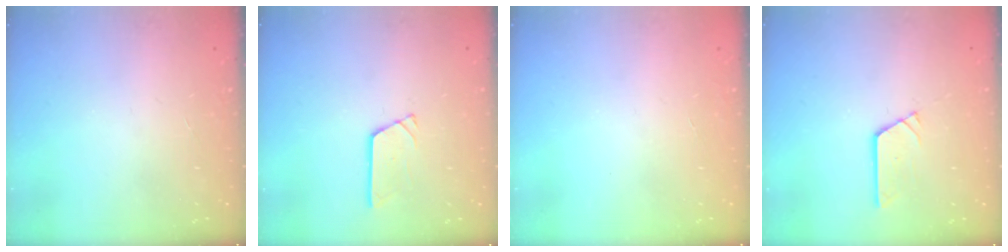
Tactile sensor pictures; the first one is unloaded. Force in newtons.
{"total": 3.0, "press": 3.0, "slide": 0.3}
{"total": 0.0}
{"total": 3.6, "press": 3.6, "slide": 0.0}